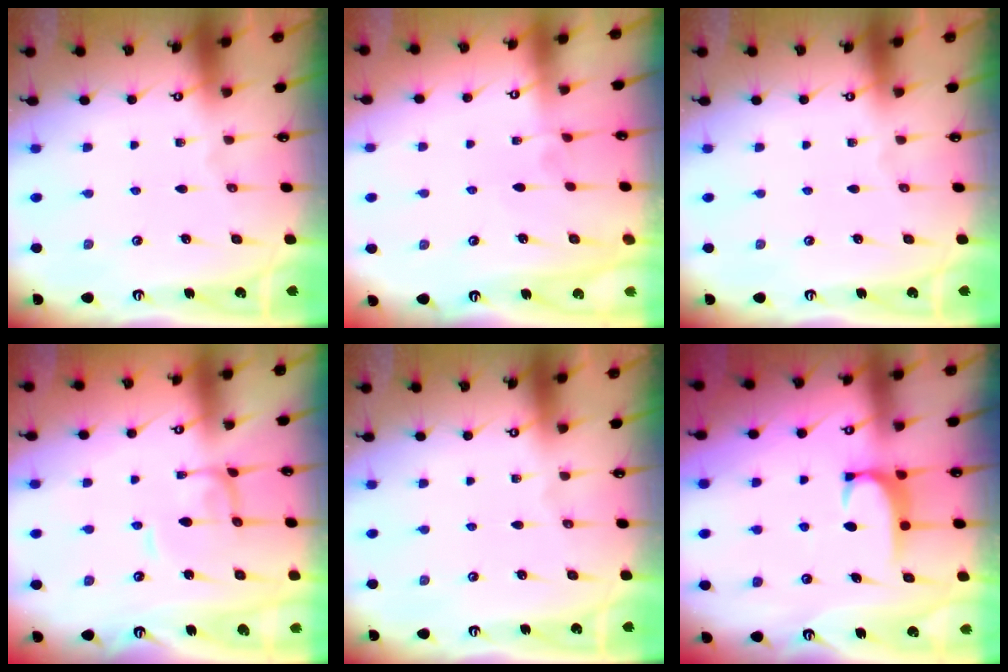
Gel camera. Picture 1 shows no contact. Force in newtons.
{"total": 4.4, "press": 4.4, "slide": 0.1}
{"total": 0.0}
{"total": 1.4, "press": 1.3, "slide": 0.3}
{"total": 0.0}
{"total": 1.8, "press": 1.7, "slide": 0.5}